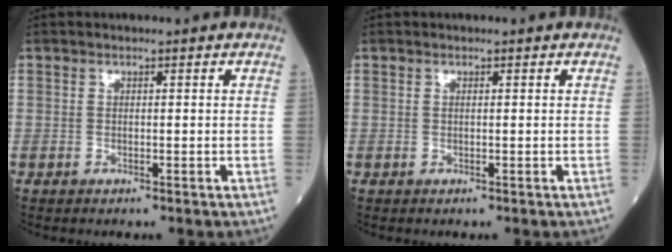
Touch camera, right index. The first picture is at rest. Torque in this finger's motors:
{"motor_torque": [0.14, 0.00, 0.03, 0.01]}